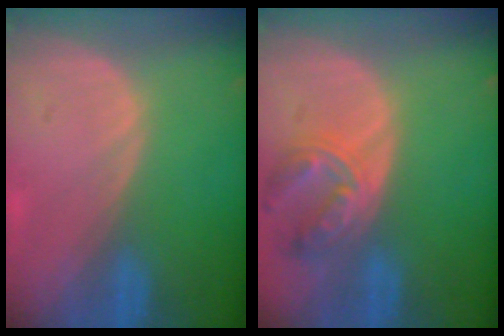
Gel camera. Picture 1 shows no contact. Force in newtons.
{"total": 7.6, "press": 6.6, "slide": 3.7}